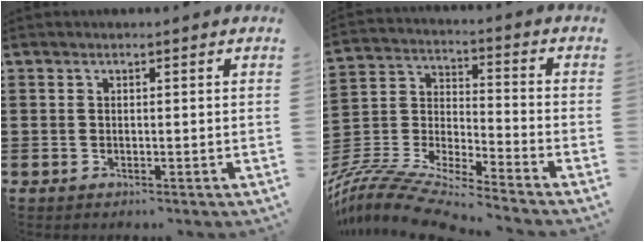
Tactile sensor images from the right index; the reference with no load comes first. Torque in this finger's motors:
{"motor_torque": [0.05, 0.19, 0.40, 0.12]}